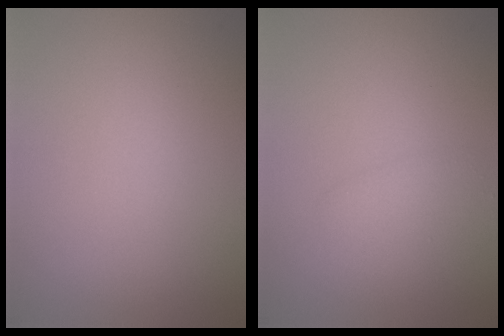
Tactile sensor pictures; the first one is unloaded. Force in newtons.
{"total": 1.5, "press": 1.5, "slide": 0.1}